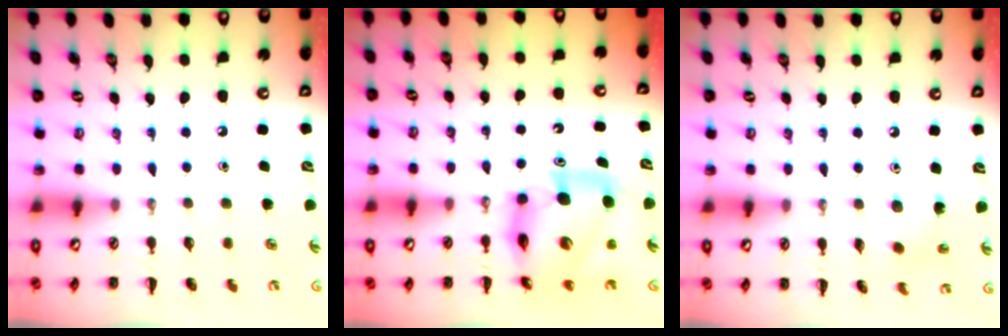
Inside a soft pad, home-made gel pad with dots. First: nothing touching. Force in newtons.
{"total": 13.5, "press": 12.8, "slide": 4.3}
{"total": 3.0, "press": 2.8, "slide": 1.0}